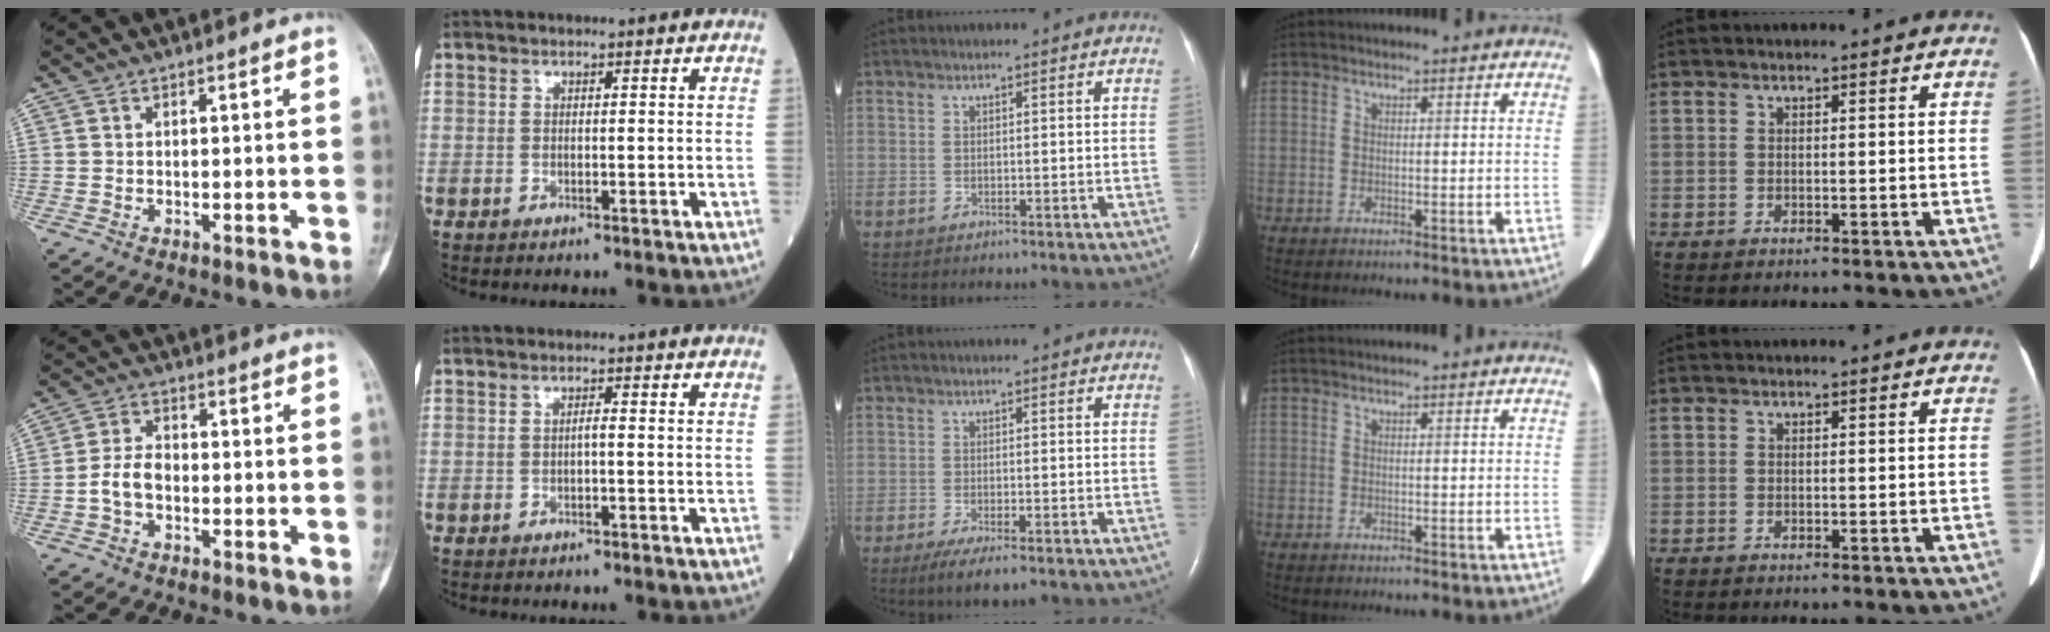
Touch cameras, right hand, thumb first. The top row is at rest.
{"thumb": {"total": 4.8, "force": [-1.4, 3.1, 3.3], "torque": [-0.063, 0.019, -0.032]}, "index": {"total": 0.8, "force": [-0.2, 0.0, 0.7], "torque": [-0.011, 0.002, -0.005]}, "middle": {"total": 4.7, "force": [-3.2, 0.8, 3.4], "torque": [-0.060, -0.013, -0.047]}}